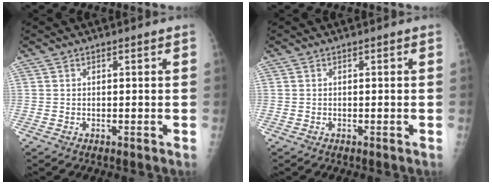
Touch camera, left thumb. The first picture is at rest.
{"total": 0.0}